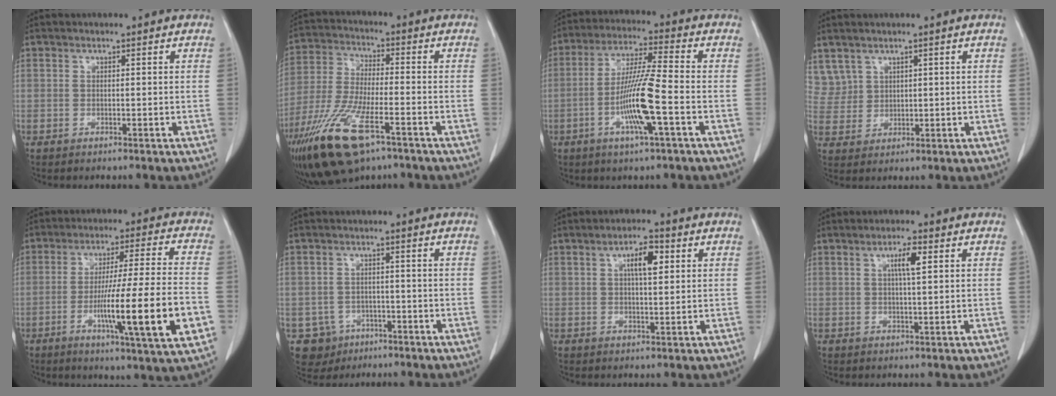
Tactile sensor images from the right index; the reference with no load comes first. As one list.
[{"total": 15.3, "force": [-8.8, 4.0, 11.8], "torque": [-0.254, -0.032, -0.158]}, {"total": 10.9, "force": [-3.2, -0.1, 10.4], "torque": [-0.203, -0.007, -0.064]}, {"total": 5.0, "force": [3.5, 3.6, 0.2], "torque": [-0.006, 0.009, 0.083]}, {"total": 17.8, "force": [-5.0, 0.0, 17.0], "torque": [-0.257, -0.013, -0.077]}, {"total": 5.5, "force": [-2.6, 4.8, 0.4], "torque": [-0.006, 0.009, -0.035]}, {"total": 4.8, "force": [1.6, 1.4, 4.3], "torque": [-0.074, 0.007, 0.026]}, {"total": 3.5, "force": [1.2, 0.3, 3.3], "torque": [-0.057, 0.001, 0.019]}]